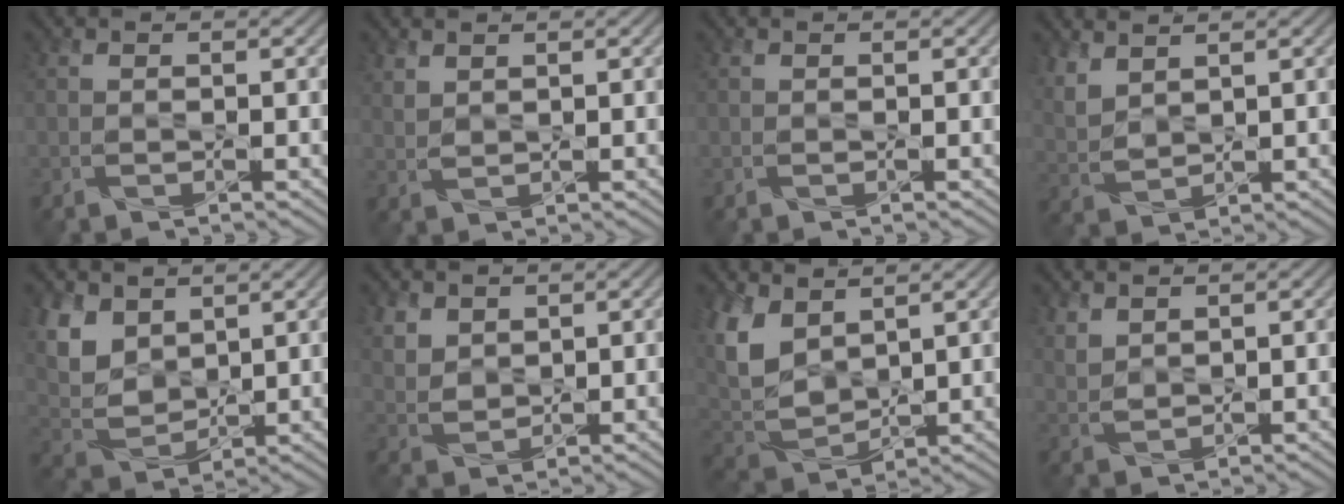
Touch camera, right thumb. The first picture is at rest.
{"total": 1.7, "force": [1.4, 0.7, 0.7], "torque": [-0.022, -0.001, 0.036]}
{"total": 0.0}
{"total": 4.1, "force": [2.9, 1.9, 2.3], "torque": [-0.068, 0.001, 0.069]}
{"total": 8.6, "force": [4.2, 5.6, 5.0], "torque": [-0.151, 0.003, 0.088]}
{"total": 4.1, "force": [2.5, 2.7, 1.8], "torque": [-0.056, -0.006, 0.057]}
{"total": 8.9, "force": [3.8, 5.4, 6.0], "torque": [-0.178, 0.005, 0.075]}
{"total": 2.6, "force": [2.0, 1.2, 1.2], "torque": [-0.037, -0.001, 0.050]}